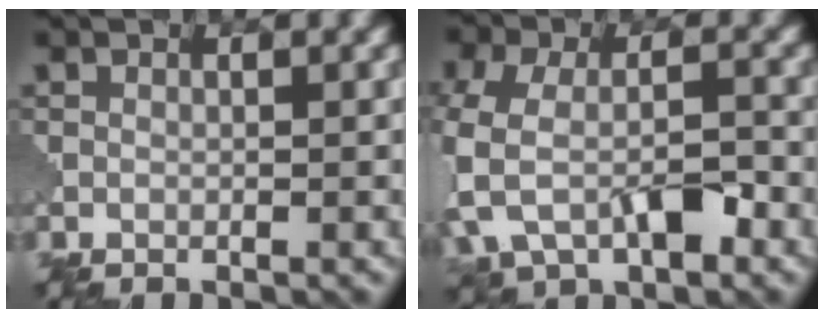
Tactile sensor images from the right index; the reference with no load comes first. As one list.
[{"total": 7.4, "force": [-2.6, 4.4, 5.4], "torque": [-0.130, -0.007, -0.053]}]